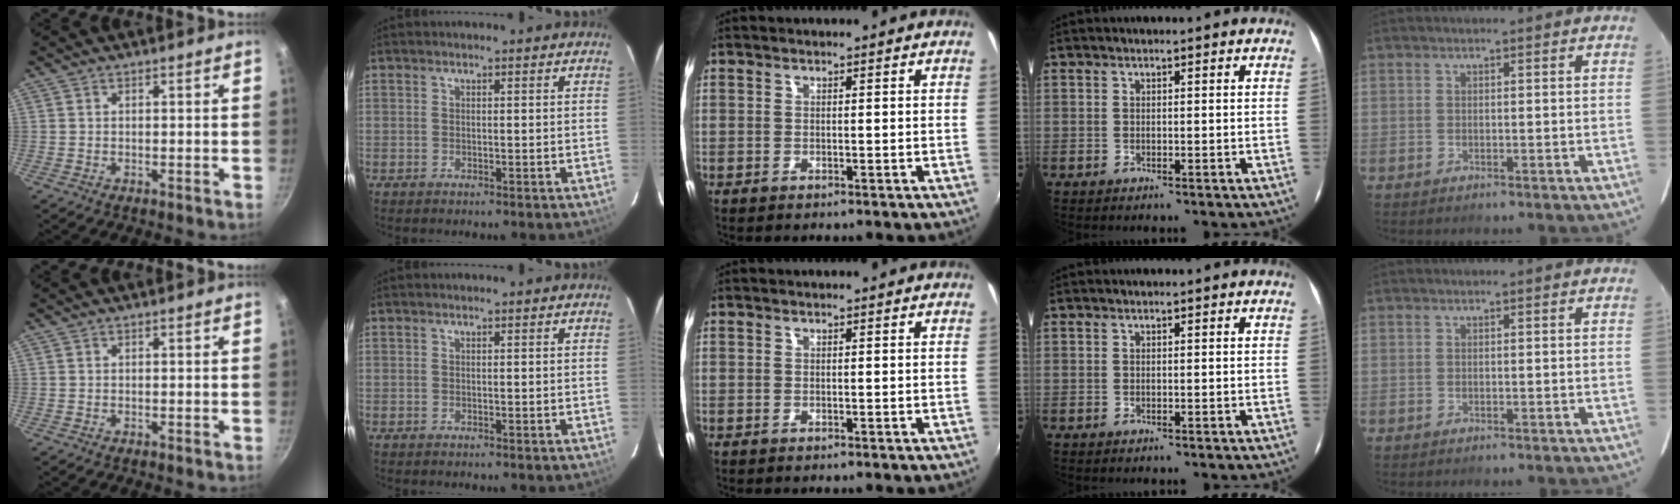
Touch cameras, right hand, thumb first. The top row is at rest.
{}